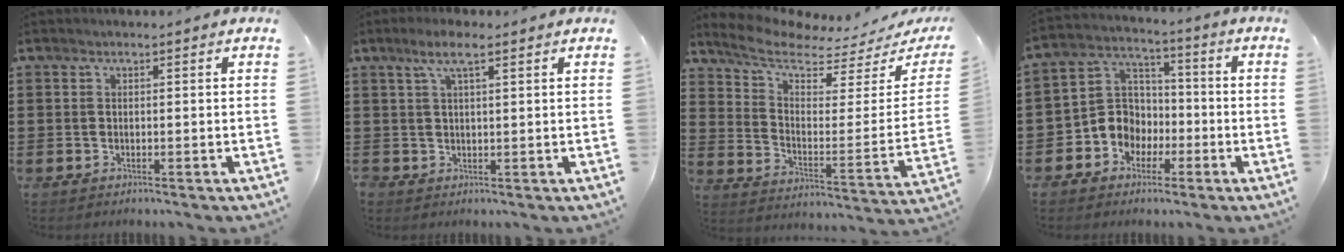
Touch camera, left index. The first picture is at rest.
{"total": 4.0, "force": [2.0, 1.4, 3.1], "torque": [-0.068, 0.007, 0.034]}
{"total": 6.3, "force": [5.2, 1.7, 3.2], "torque": [-0.089, -0.039, 0.087]}
{"total": 7.5, "force": [-2.4, 6.7, 2.2], "torque": [-0.084, 0.007, -0.052]}